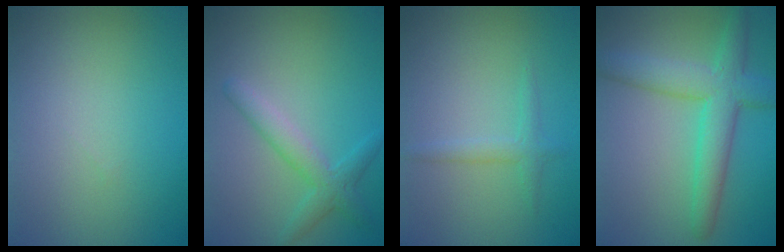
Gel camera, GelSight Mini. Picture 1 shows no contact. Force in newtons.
{"total": 1.9, "press": 1.9, "slide": 0.2}
{"total": 1.5, "press": 1.5, "slide": 0.0}
{"total": 5.9, "press": 5.9, "slide": 0.2}